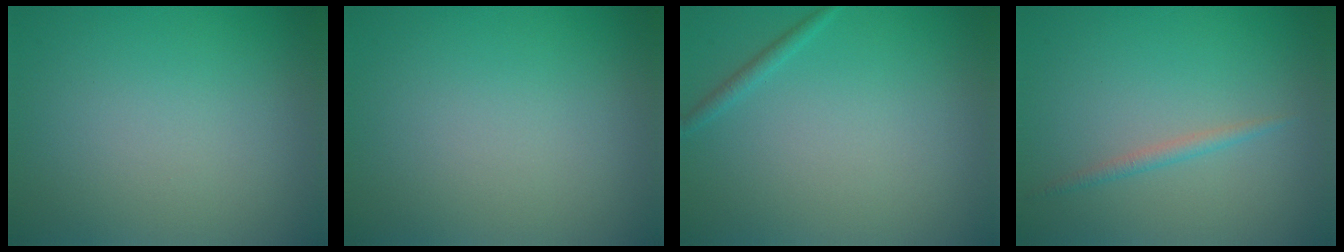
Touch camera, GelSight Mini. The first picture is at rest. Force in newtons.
{"total": 0.0}
{"total": 0.9, "press": 0.9, "slide": 0.1}
{"total": 1.1, "press": 1.1, "slide": 0.1}